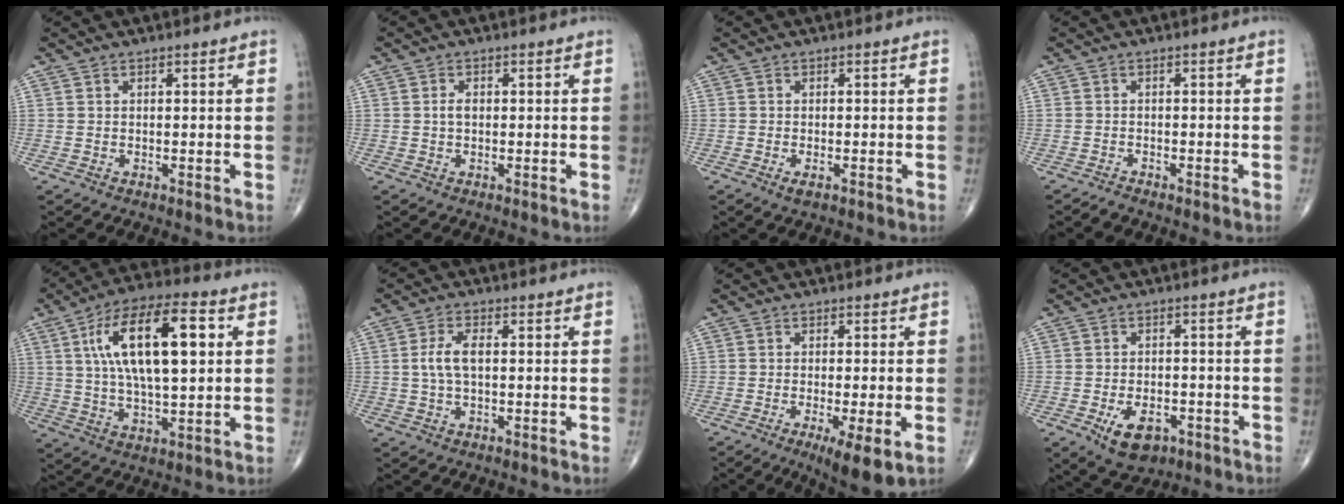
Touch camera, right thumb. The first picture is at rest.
{"total": 1.5, "force": [0.0, 1.0, 1.1], "torque": [-0.020, 0.004, -0.002]}
{"total": 1.5, "force": [-0.7, 0.7, 1.1], "torque": [-0.020, -0.001, -0.013]}
{"total": 1.1, "force": [-1.1, 0.1, 0.3], "torque": [-0.014, 0.002, -0.021]}
{"total": 18.6, "force": [4.4, 7.3, 16.6], "torque": [-0.282, 0.012, 0.072]}
{"total": 4.6, "force": [0.2, 2.2, 4.0], "torque": [-0.093, 0.009, 0.001]}
{"total": 7.8, "force": [-3.0, 1.6, 7.0], "torque": [-0.110, -0.016, -0.045]}
{"total": 7.6, "force": [-3.5, 4.6, 4.9], "torque": [-0.067, 0.014, -0.047]}